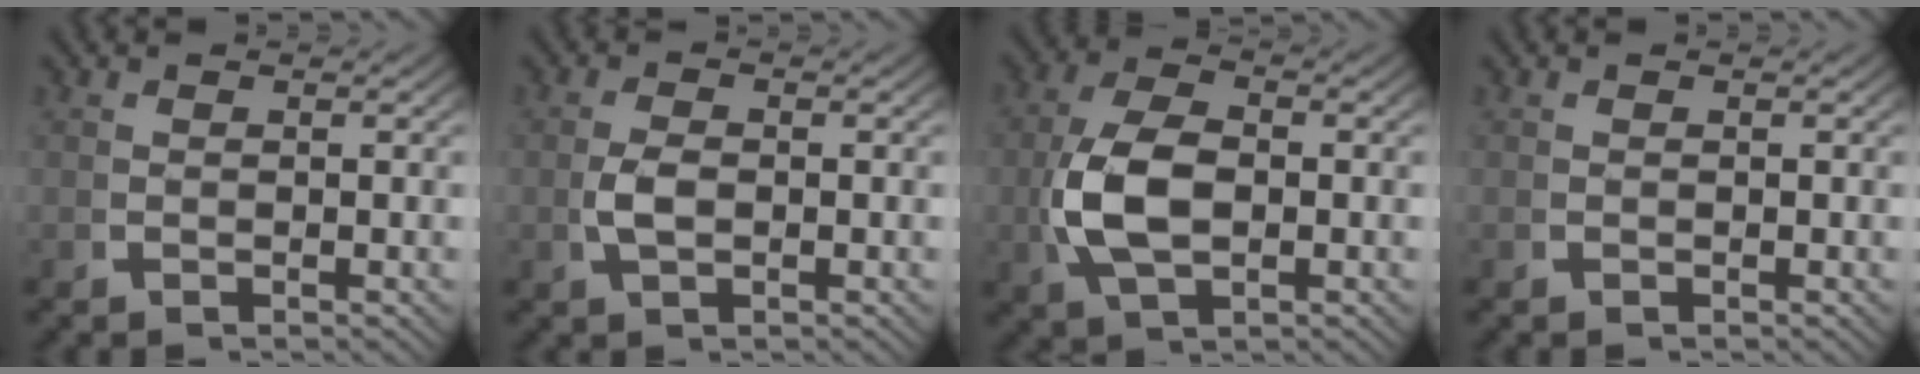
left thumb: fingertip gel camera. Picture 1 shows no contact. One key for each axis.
{"total": 2.3, "fx": -0.1, "fy": 1.3, "fz": 1.8, "tx": -0.051, "ty": -0.006, "tz": 0.001}
{"total": 7.5, "fx": -0.3, "fy": 4.7, "fz": 5.8, "tx": -0.150, "ty": -0.020, "tz": 0.005}
{"total": 0.0}